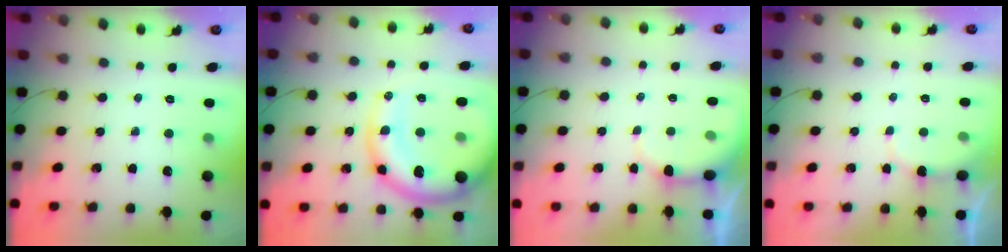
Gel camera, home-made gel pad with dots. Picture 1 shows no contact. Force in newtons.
{"total": 19.2, "press": 18.6, "slide": 4.5}
{"total": 3.9, "press": 3.9, "slide": 0.4}
{"total": 5.1, "press": 5.0, "slide": 0.8}